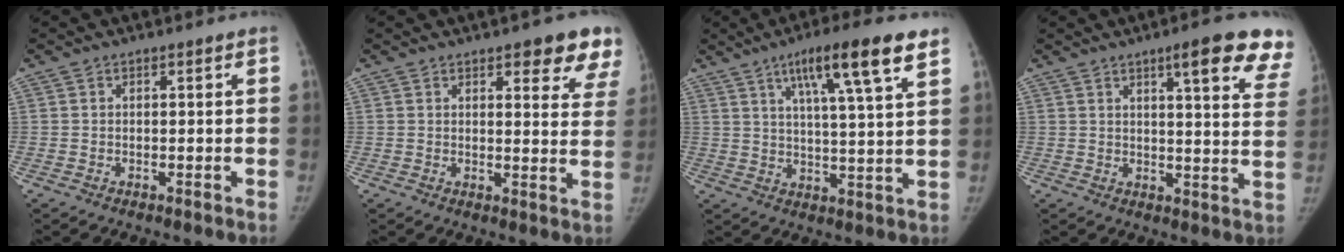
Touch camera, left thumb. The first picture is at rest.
{"total": 11.0, "force": [7.4, 3.7, 7.2], "torque": [-0.042, -0.032, 0.075]}
{"total": 13.6, "force": [7.6, 1.5, 11.2], "torque": [-0.176, -0.023, 0.117]}
{"total": 16.2, "force": [10.6, 2.9, 11.9], "torque": [-0.125, -0.039, 0.119]}